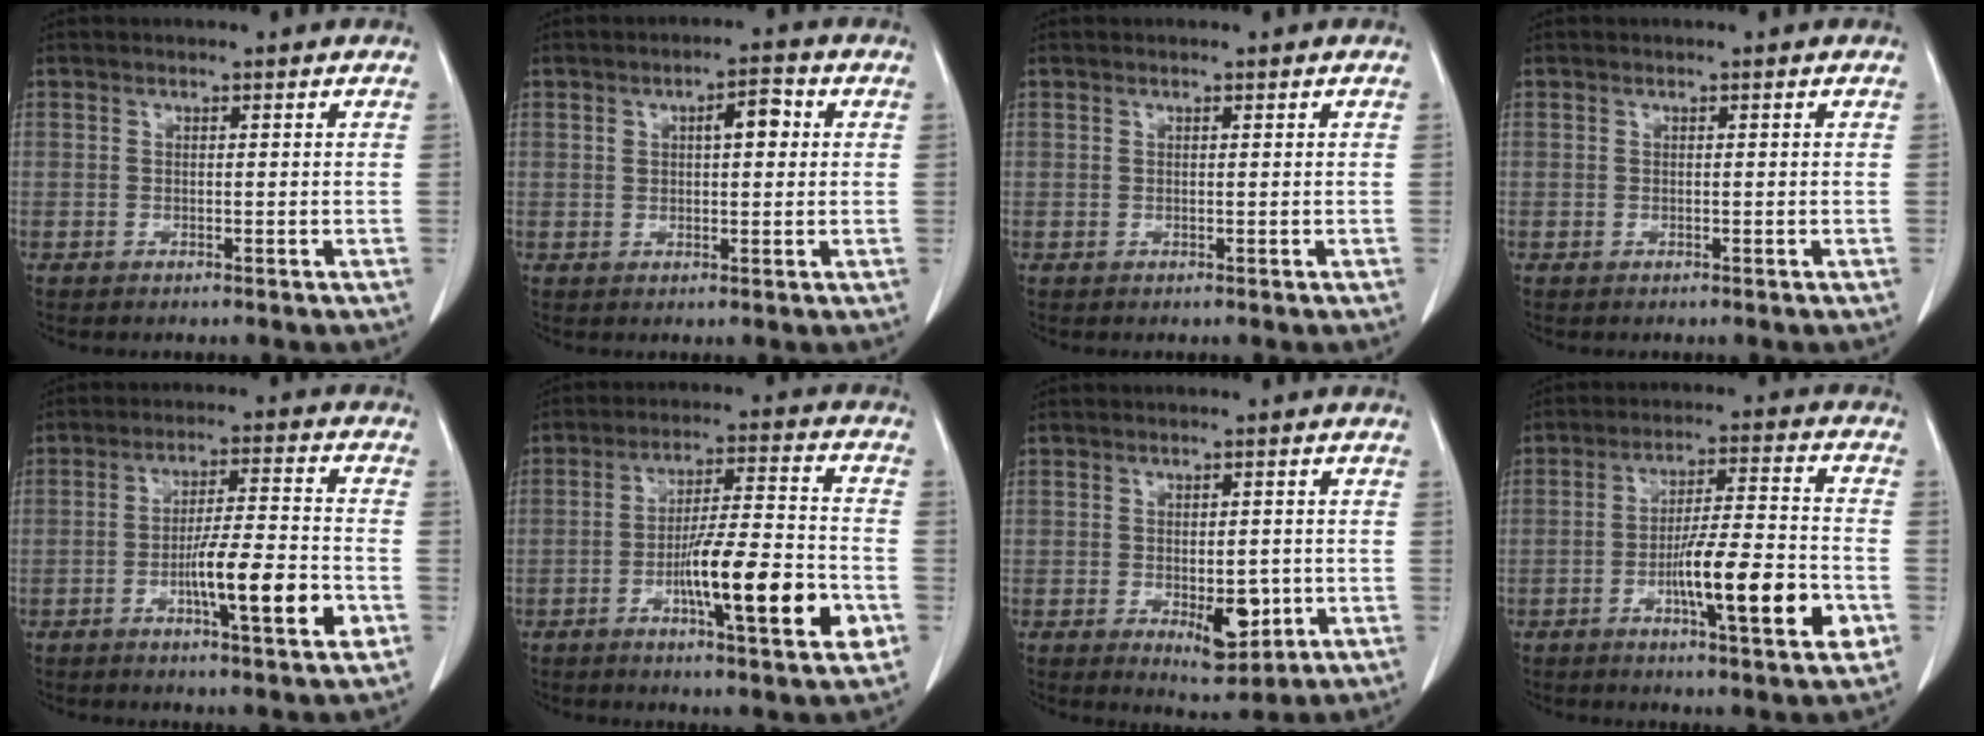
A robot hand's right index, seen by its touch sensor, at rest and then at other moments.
{"total": 5.4, "force": [1.4, 2.3, 4.7], "torque": [-0.079, 0.021, 0.025]}
{"total": 0.0}
{"total": 0.0}
{"total": 12.5, "force": [-4.1, 1.6, 11.7], "torque": [-0.188, 0.004, -0.062]}
{"total": 16.5, "force": [-5.4, 2.4, 15.4], "torque": [-0.242, 0.004, -0.081]}
{"total": 7.5, "force": [-2.0, 3.5, 6.4], "torque": [-0.090, -0.005, -0.015]}
{"total": 15.2, "force": [-5.0, 2.2, 14.2], "torque": [-0.225, 0.004, -0.076]}